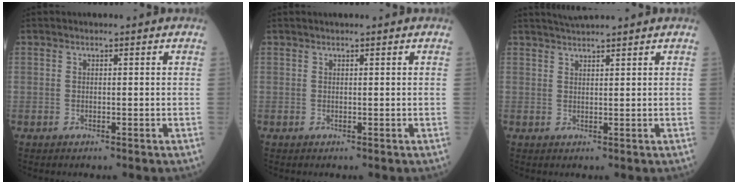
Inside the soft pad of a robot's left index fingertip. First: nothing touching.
{"total": 0.7, "force": [0.6, -0.1, 0.3], "torque": [-0.005, 0.011, 0.014]}
{"total": 3.5, "force": [3.2, -0.5, 1.2], "torque": [-0.017, 0.025, 0.060]}